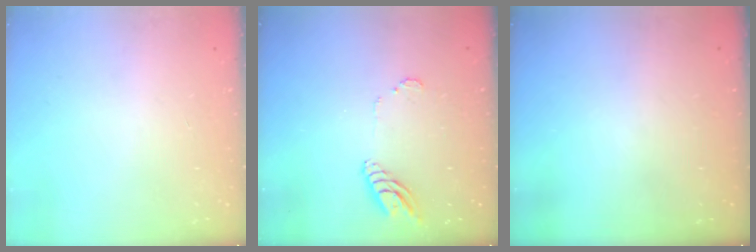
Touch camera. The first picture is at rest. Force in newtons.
{"total": 9.4, "press": 9.3, "slide": 1.1}
{"total": 0.0}